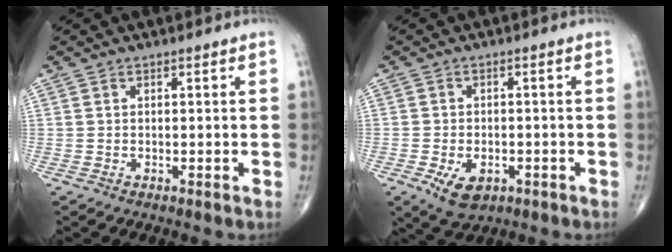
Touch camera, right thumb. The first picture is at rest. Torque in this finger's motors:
{"motor_torque": [-0.07, 0.28, 0.04, -0.14, 0.06]}